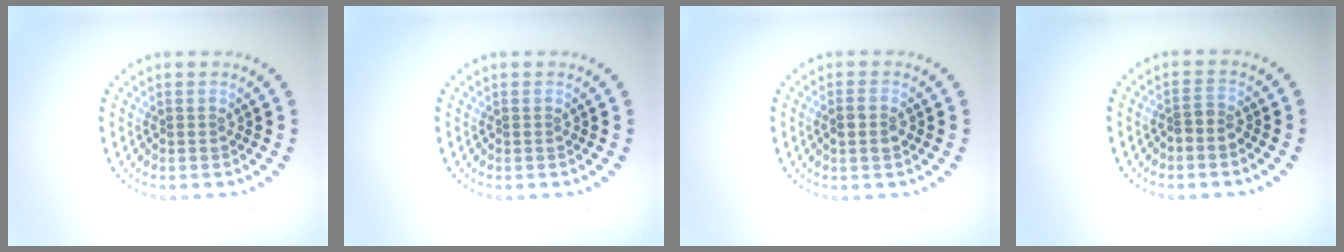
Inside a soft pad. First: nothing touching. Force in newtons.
{"total": 0.0}
{"total": 1.7, "press": 1.5, "slide": 0.7}
{"total": 1.4, "press": 1.2, "slide": 0.8}